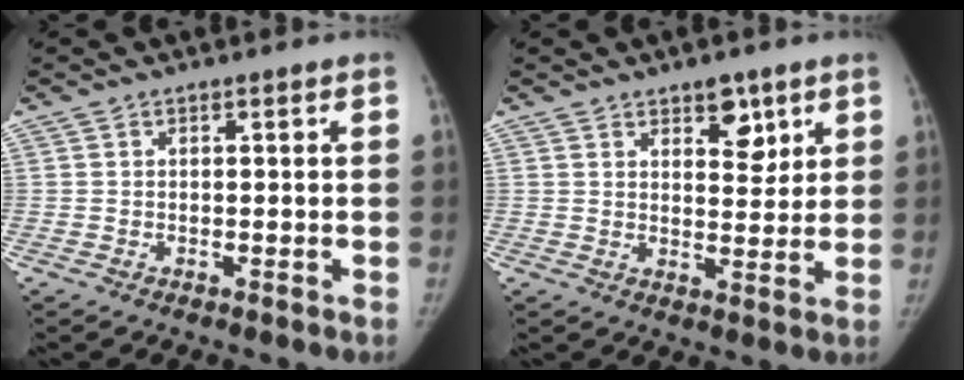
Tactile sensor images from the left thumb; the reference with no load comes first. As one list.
[{"total": 6.3, "force": [3.6, 3.4, 3.8], "torque": [-0.024, -0.023, 0.053]}]